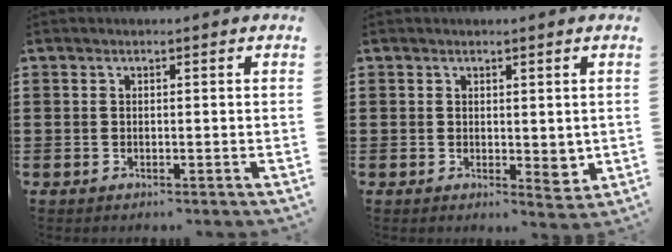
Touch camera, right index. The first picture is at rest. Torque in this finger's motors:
{"motor_torque": [0.84, 0.55, 0.25, 0.04]}